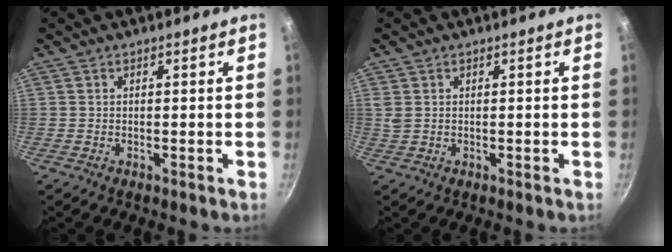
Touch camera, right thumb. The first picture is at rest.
{"total": 1.4, "force": [0.6, 0.9, 0.9], "torque": [-0.017, 0.001, 0.014]}